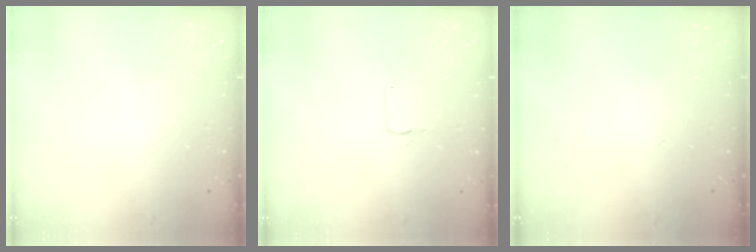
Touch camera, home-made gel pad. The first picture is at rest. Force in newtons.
{"total": 1.0, "press": 1.0, "slide": 0.1}
{"total": 0.0}